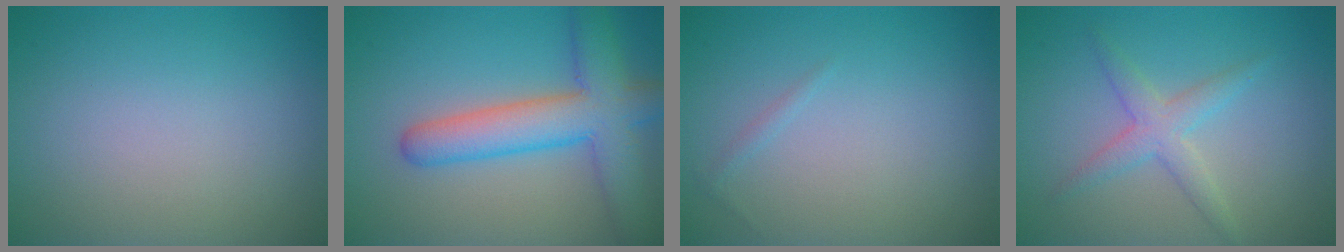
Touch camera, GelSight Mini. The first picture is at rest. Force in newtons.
{"total": 7.1, "press": 7.1, "slide": 0.2}
{"total": 0.5, "press": 0.5, "slide": 0.0}
{"total": 2.6, "press": 2.6, "slide": 0.1}